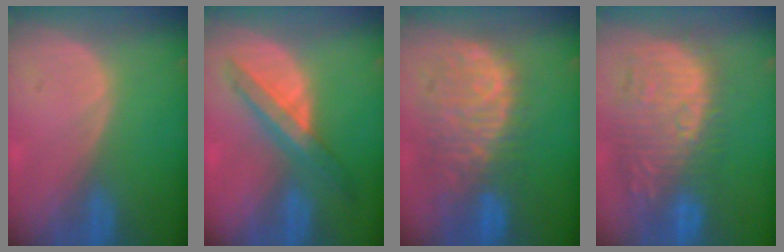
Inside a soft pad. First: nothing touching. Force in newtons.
{"total": 6.7, "press": 6.3, "slide": 2.2}
{"total": 11.4, "press": 9.8, "slide": 5.9}
{"total": 12.7, "press": 11.6, "slide": 5.1}